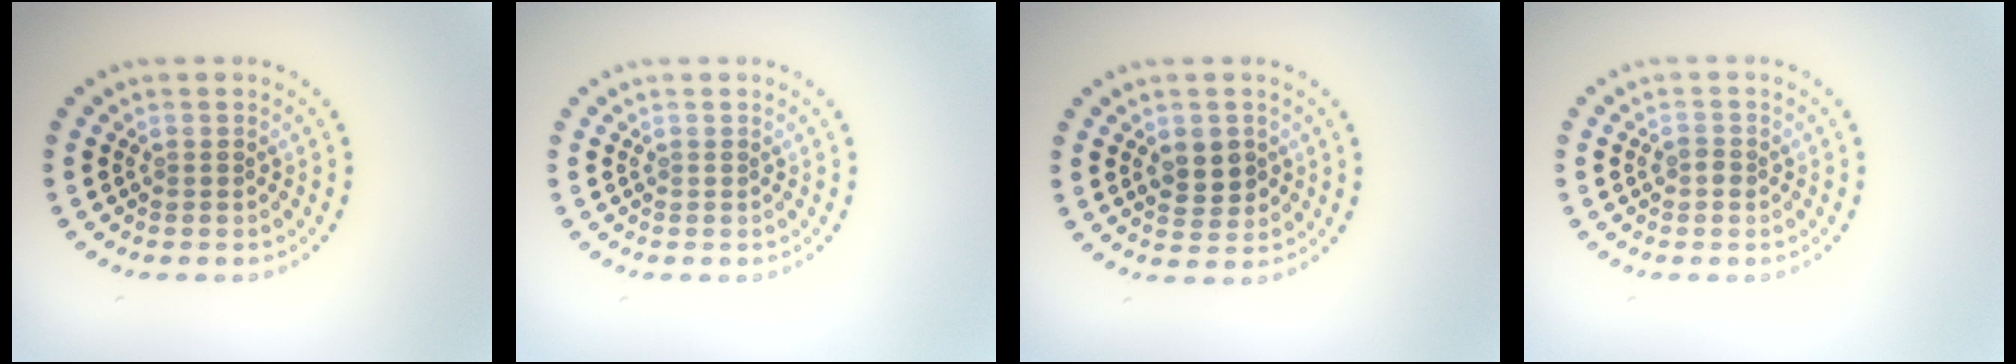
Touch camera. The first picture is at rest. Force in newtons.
{"total": 0.0}
{"total": 2.8, "press": 2.8, "slide": 0.4}
{"total": 0.9, "press": 0.8, "slide": 0.3}